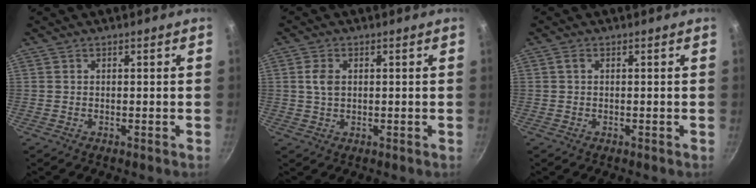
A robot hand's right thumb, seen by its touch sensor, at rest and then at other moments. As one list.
[{"total": 3.3, "force": [0.6, 2.2, 2.4], "torque": [-0.044, 0.002, 0.010]}, {"total": 0.8, "force": [0.2, 0.5, 0.6], "torque": [-0.013, 0.005, 0.003]}]